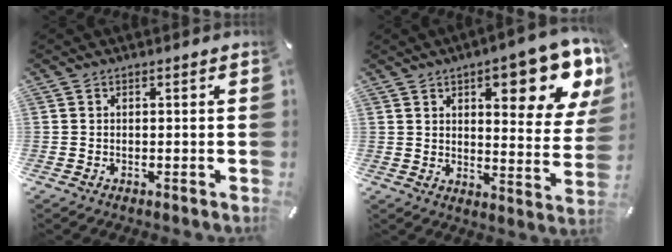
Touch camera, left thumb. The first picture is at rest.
{"total": 15.1, "force": [8.7, 5.1, 11.3], "torque": [-0.142, -0.052, 0.136]}